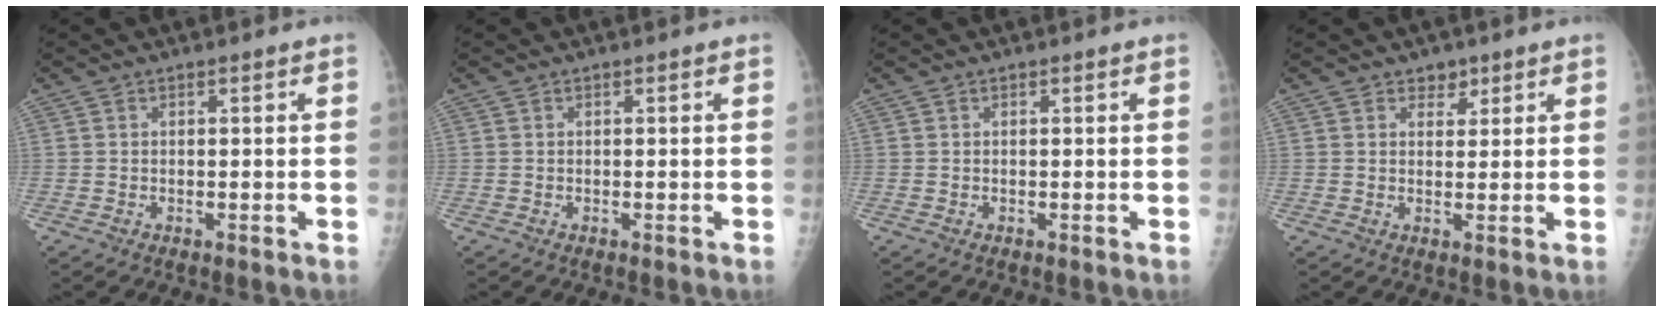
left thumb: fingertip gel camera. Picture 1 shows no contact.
{"total": 0.0}
{"total": 0.0}
{"total": 2.5, "force": [1.7, 1.8, 0.8], "torque": [0.012, -0.009, 0.023]}